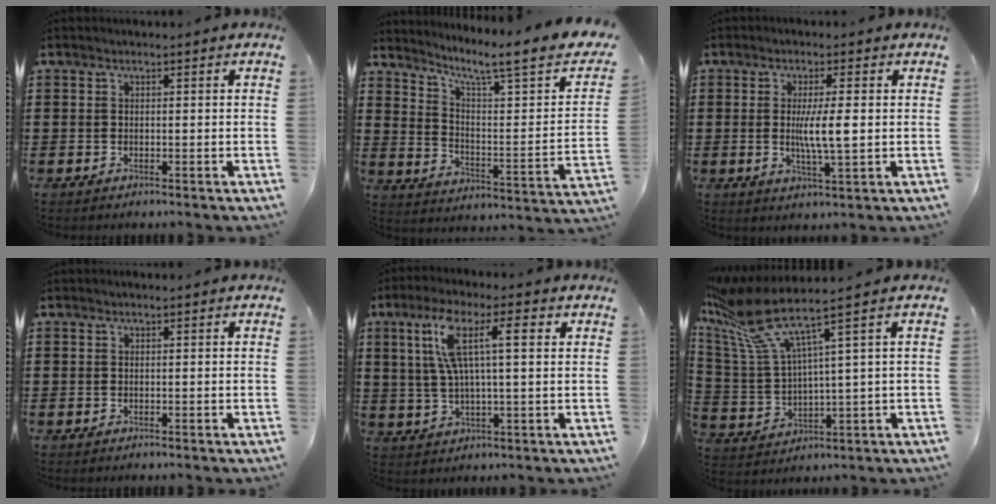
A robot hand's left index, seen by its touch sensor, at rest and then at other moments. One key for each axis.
{"total": 6.8, "fx": 5.0, "fy": 0.1, "fz": 4.6, "tx": -0.096, "ty": -0.041, "tz": 0.068}
{"total": 5.5, "fx": 0.2, "fy": 0.6, "fz": 5.4, "tx": -0.105, "ty": -0.006, "tz": -0.001}
{"total": 0.0}
{"total": 9.6, "fx": 3.4, "fy": 2.1, "fz": 8.8, "tx": -0.180, "ty": 0.011, "tz": 0.054}
{"total": 14.5, "fx": 10.3, "fy": 1.1, "fz": 10.2, "tx": -0.248, "ty": -0.061, "tz": 0.165}